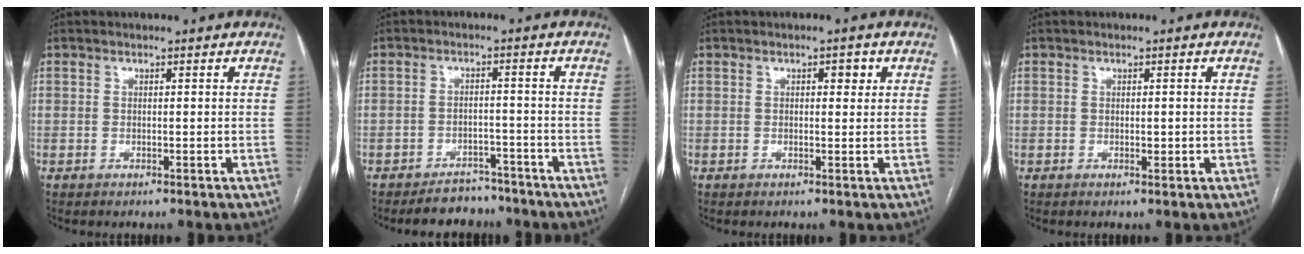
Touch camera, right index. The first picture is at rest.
{"total": 5.8, "force": [-5.2, 2.5, 0.8], "torque": [-0.004, 0.003, -0.079]}
{"total": 1.7, "force": [0.6, 0.8, 1.4], "torque": [-0.016, 0.003, 0.007]}
{"total": 1.1, "force": [0.0, 0.6, 0.9], "torque": [-0.012, -0.002, 0.001]}